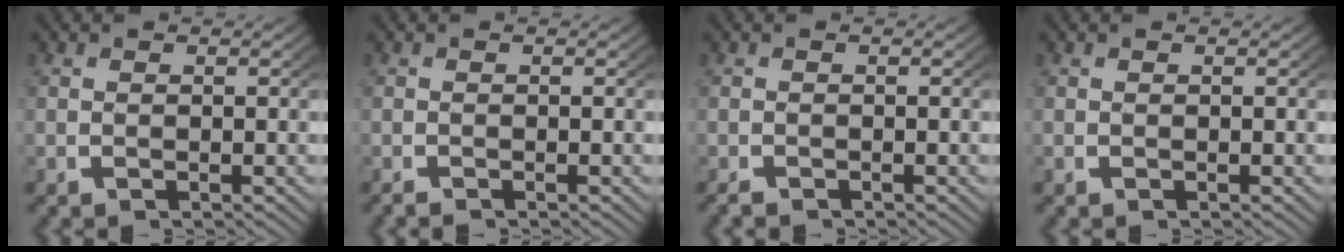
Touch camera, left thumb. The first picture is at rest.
{"total": 0.5, "force": [-0.5, 0.1, 0.0], "torque": [0.004, -0.004, -0.012]}
{"total": 0.8, "force": [-0.8, 0.3, 0.1], "torque": [-0.001, -0.007, -0.015]}
{"total": 0.0}